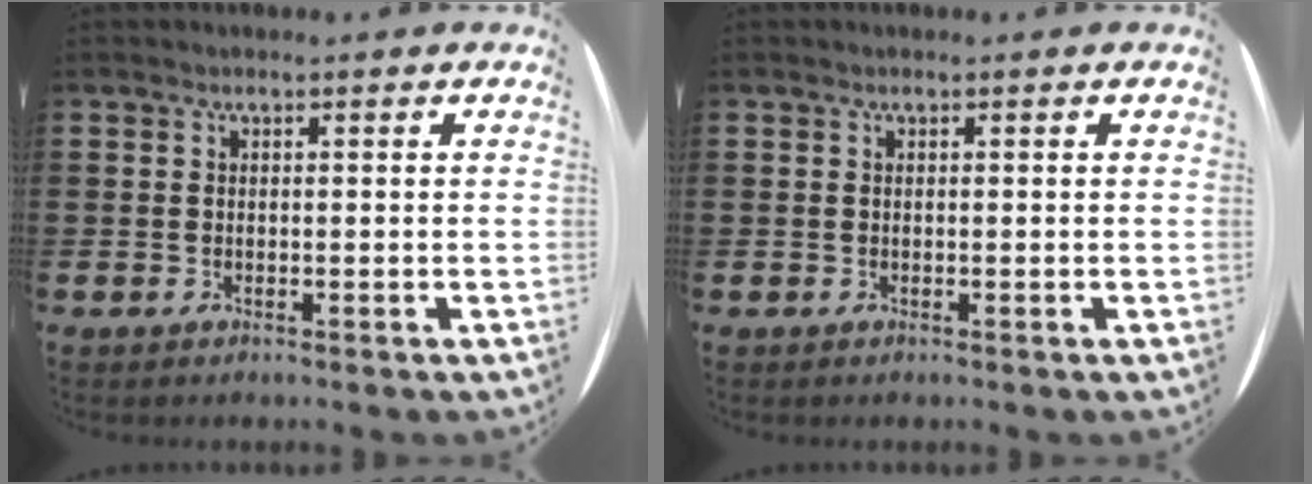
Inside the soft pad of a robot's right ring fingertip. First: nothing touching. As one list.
[{"total": 0.0}]